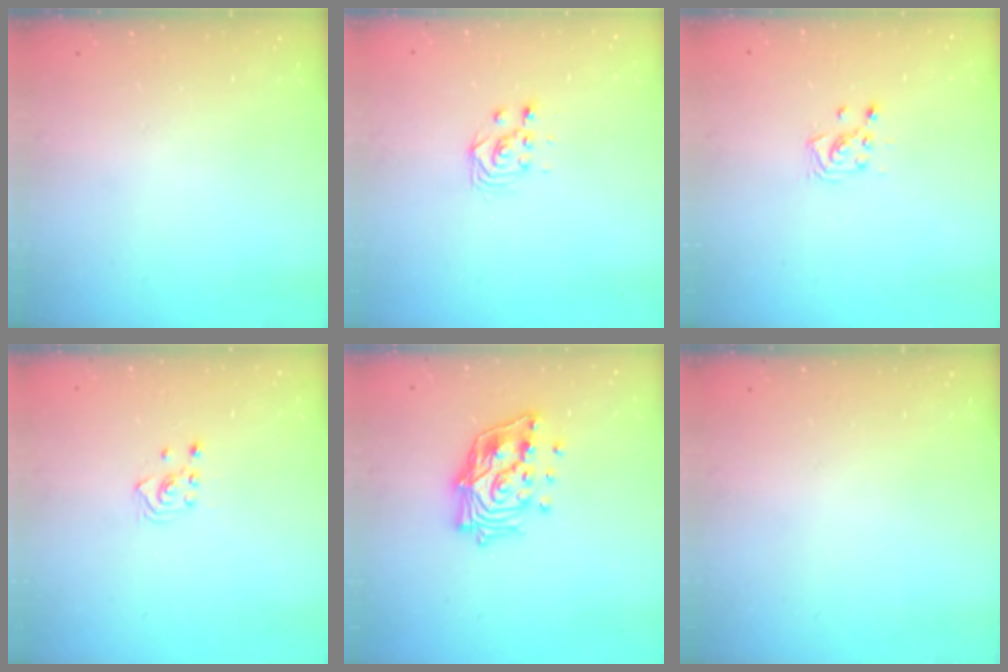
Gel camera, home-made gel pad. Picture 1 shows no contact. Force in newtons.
{"total": 4.6, "press": 4.5, "slide": 0.2}
{"total": 3.6, "press": 3.6, "slide": 0.2}
{"total": 2.6, "press": 2.4, "slide": 0.9}
{"total": 14.6, "press": 14.5, "slide": 1.8}
{"total": 0.0}